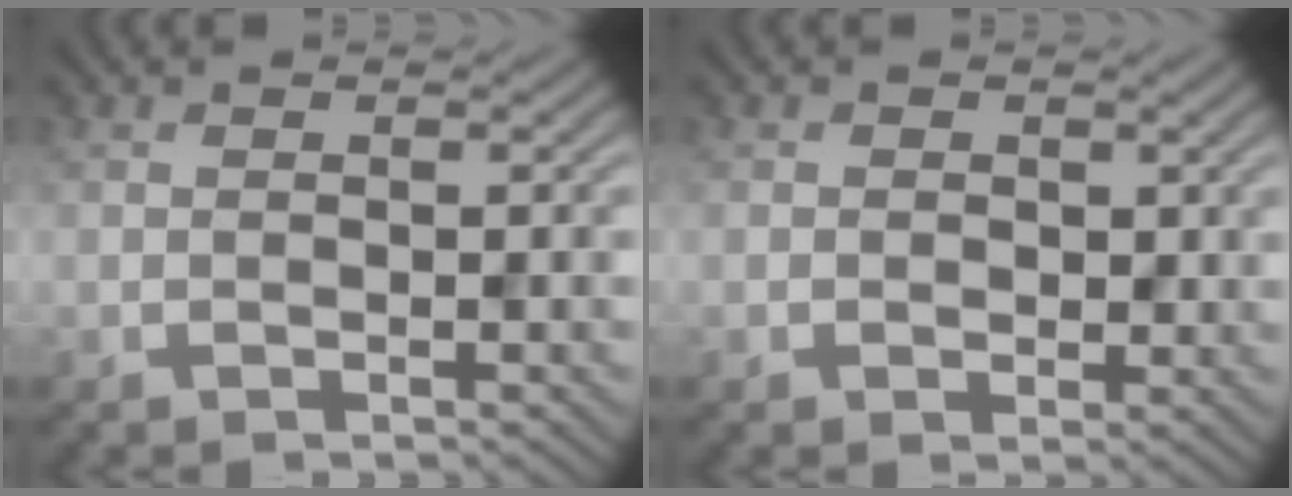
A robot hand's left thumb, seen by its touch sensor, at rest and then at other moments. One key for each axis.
{"total": 1.4, "fx": 0.3, "fy": 1.3, "fz": 0.5, "tx": -0.012, "ty": -0.008, "tz": 0.001}